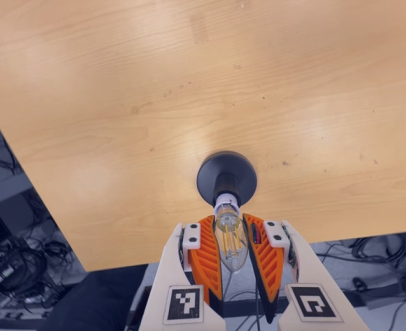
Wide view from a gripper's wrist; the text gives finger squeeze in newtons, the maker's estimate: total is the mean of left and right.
{"total": 23.0, "left": 22.8, "right": 23.1}